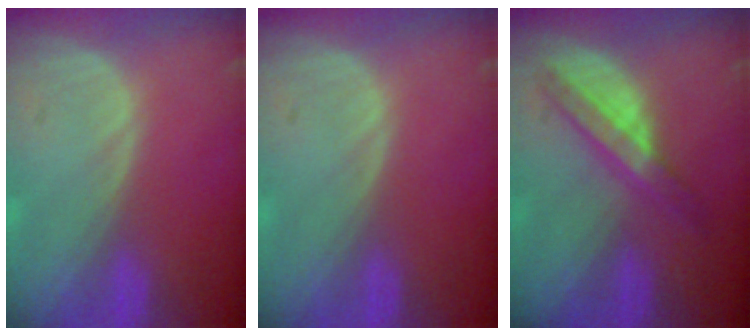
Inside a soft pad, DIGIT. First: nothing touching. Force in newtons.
{"total": 0.0}
{"total": 5.4, "press": 5.3, "slide": 0.8}